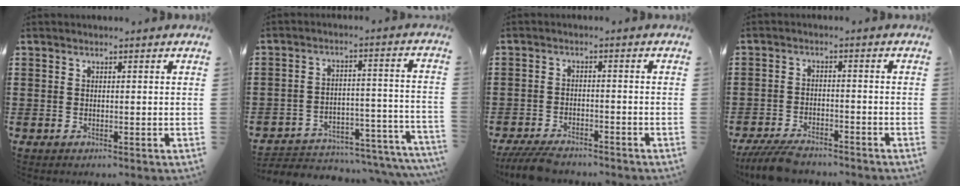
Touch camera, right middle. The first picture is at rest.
{"total": 3.9, "force": [-3.6, 1.1, 0.7], "torque": [-0.019, 0.005, -0.077]}
{"total": 4.3, "force": [-4.0, 0.8, 1.4], "torque": [-0.036, -0.003, -0.080]}
{"total": 4.8, "force": [-4.4, 0.9, 1.7], "torque": [-0.047, -0.005, -0.091]}